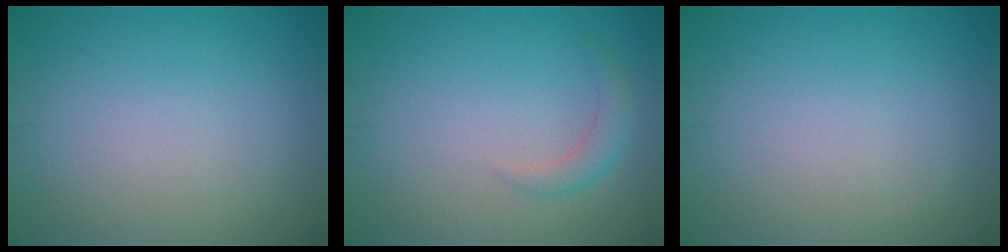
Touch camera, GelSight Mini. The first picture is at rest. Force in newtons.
{"total": 1.6, "press": 1.6, "slide": 0.1}
{"total": 0.0}